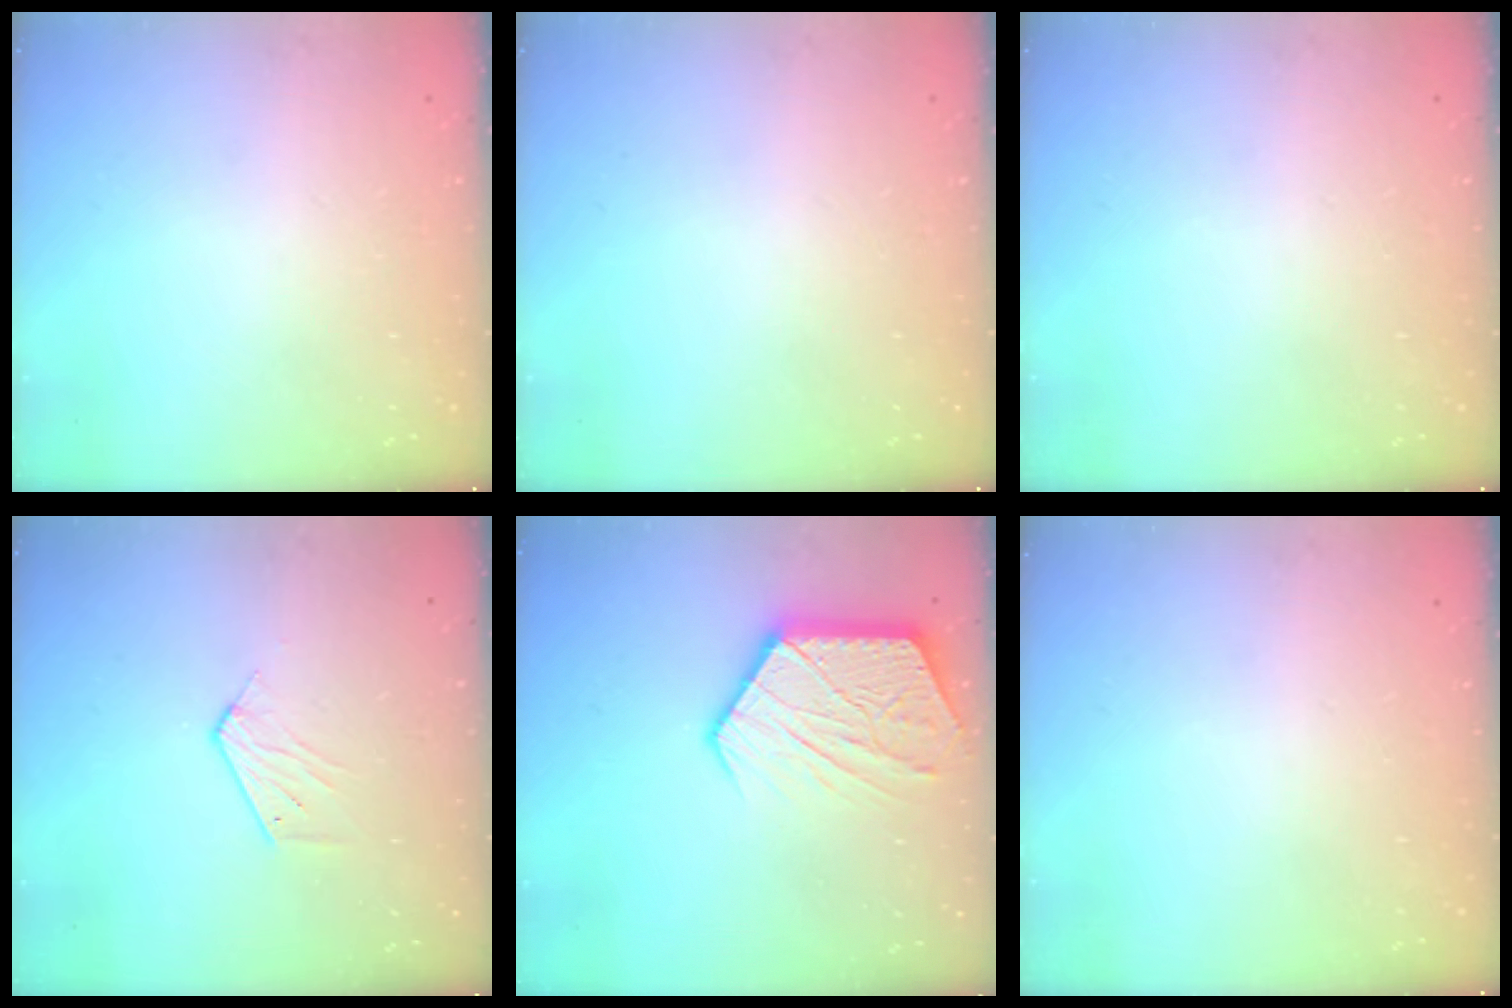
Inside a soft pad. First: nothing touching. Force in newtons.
{"total": 0.0}
{"total": 0.0}
{"total": 3.9, "press": 3.9, "slide": 0.2}
{"total": 14.5, "press": 14.5, "slide": 1.1}
{"total": 0.0}